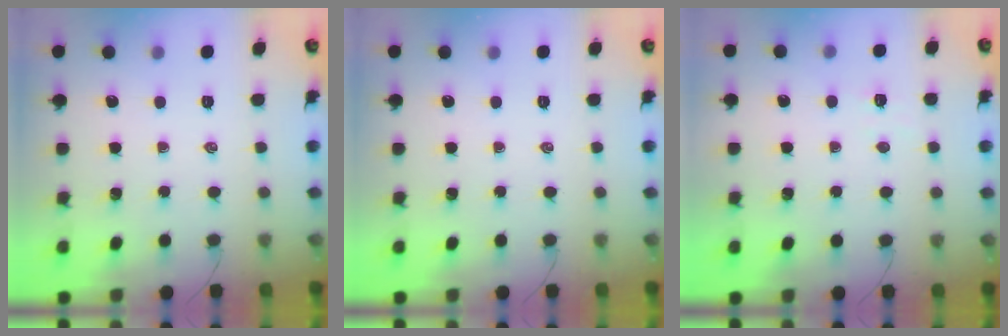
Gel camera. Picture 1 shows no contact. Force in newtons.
{"total": 0.0}
{"total": 3.1, "press": 2.9, "slide": 0.9}